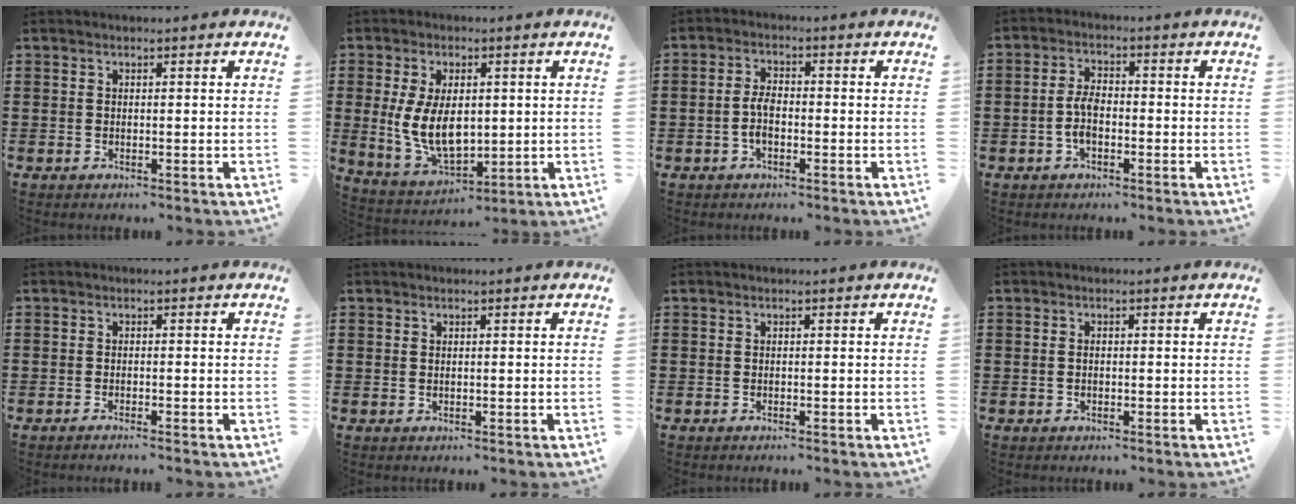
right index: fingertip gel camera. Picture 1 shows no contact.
{"total": 9.5, "force": [0.5, 5.5, 7.8], "torque": [-0.172, 0.000, 0.005]}
{"total": 3.6, "force": [-1.0, 1.8, 2.9], "torque": [-0.070, -0.004, -0.022]}
{"total": 4.3, "force": [-1.2, 2.2, 3.5], "torque": [-0.087, -0.005, -0.026]}
{"total": 0.8, "force": [-0.7, -0.1, 0.3], "torque": [-0.005, -0.001, -0.015]}
{"total": 0.0}
{"total": 0.0}
{"total": 0.9, "force": [-0.1, 0.4, 0.8], "torque": [-0.019, -0.001, -0.002]}